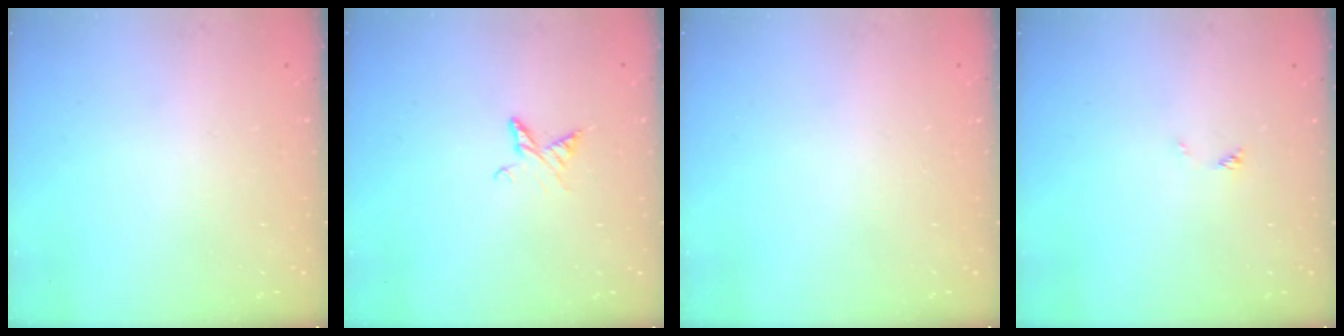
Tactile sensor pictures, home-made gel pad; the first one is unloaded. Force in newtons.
{"total": 5.7, "press": 5.6, "slide": 0.7}
{"total": 0.0}
{"total": 0.0}